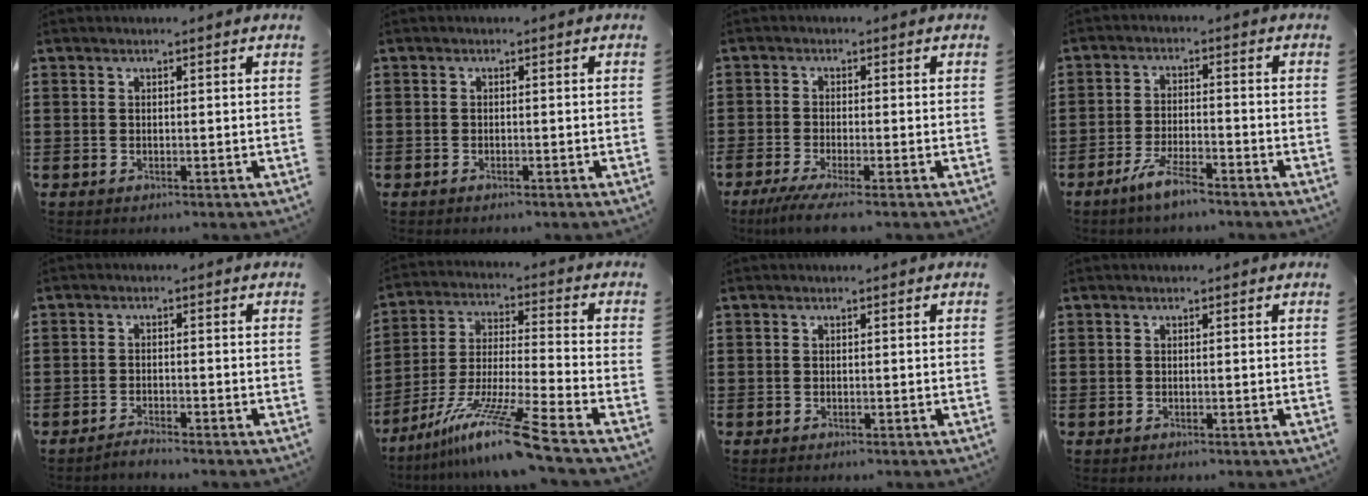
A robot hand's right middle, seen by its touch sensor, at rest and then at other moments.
{"total": 0.5, "force": [-0.5, 0.1, 0.2], "torque": [-0.007, -0.003, -0.009]}
{"total": 3.3, "force": [-2.4, -0.1, 2.2], "torque": [-0.052, -0.015, -0.048]}
{"total": 5.0, "force": [-3.9, 0.7, 3.0], "torque": [-0.069, -0.002, -0.076]}
{"total": 1.7, "force": [-1.6, -0.1, 0.4], "torque": [-0.008, 0.002, -0.032]}
{"total": 13.3, "force": [-9.9, -0.4, 8.8], "torque": [-0.164, 0.005, -0.189]}
{"total": 0.0}
{"total": 0.0}